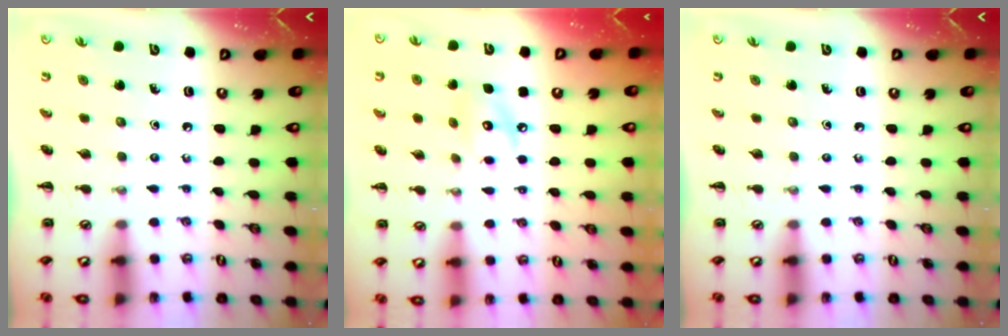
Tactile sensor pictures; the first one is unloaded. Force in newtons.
{"total": 8.1, "press": 8.1, "slide": 0.6}
{"total": 0.0}